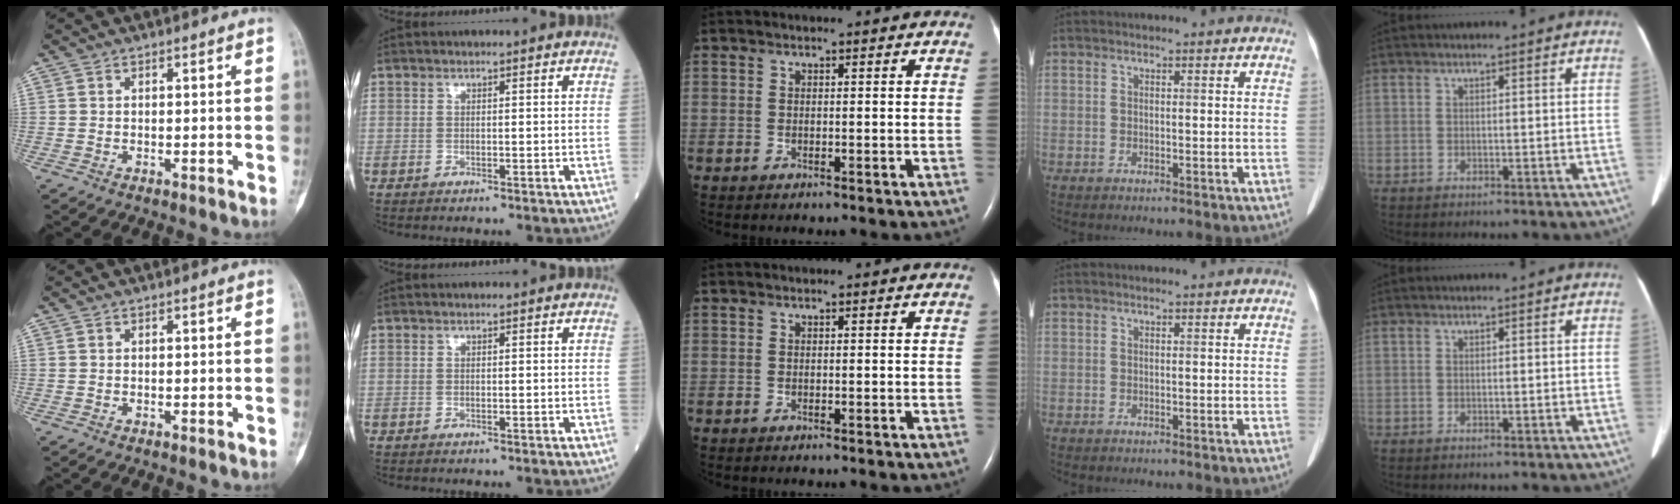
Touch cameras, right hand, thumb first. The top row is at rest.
{}